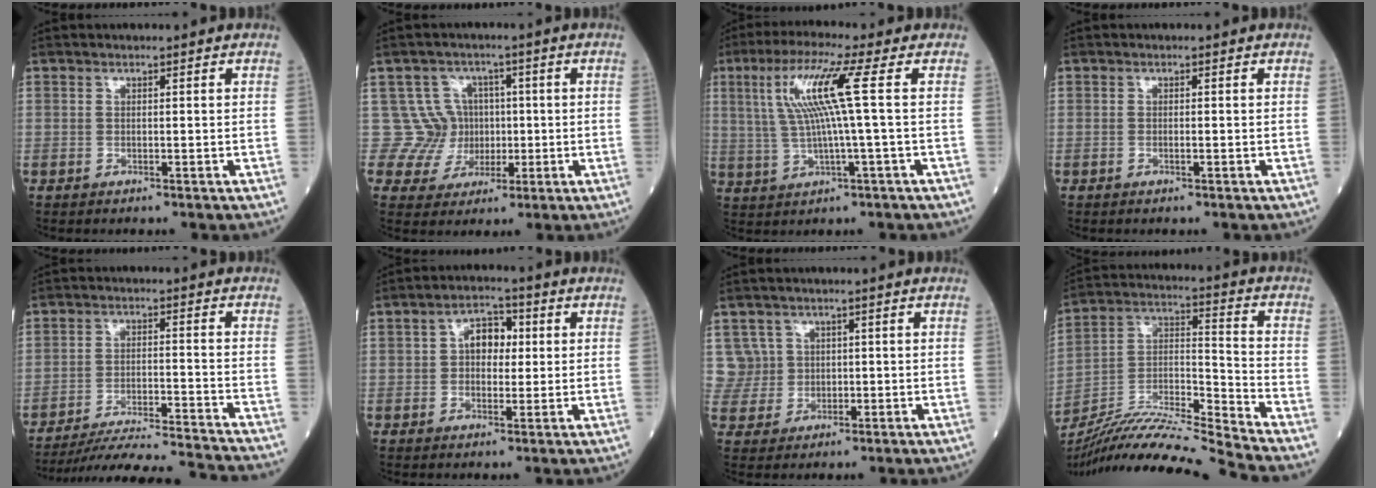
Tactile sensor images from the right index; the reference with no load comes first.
{"total": 6.9, "force": [0.8, 6.8, -0.7], "torque": [0.030, 0.022, 0.019]}
{"total": 9.5, "force": [2.0, -1.1, 9.3], "torque": [-0.186, 0.016, 0.041]}
{"total": 0.5, "force": [-0.2, -0.1, 0.5], "torque": [-0.012, 0.000, -0.003]}
{"total": 17.7, "force": [-16.8, -1.2, 5.4], "torque": [-0.088, -0.030, -0.248]}
{"total": 5.2, "force": [0.8, 3.2, 4.0], "torque": [-0.068, 0.019, 0.011]}
{"total": 5.2, "force": [1.5, 5.0, -0.5], "torque": [0.022, 0.020, 0.034]}
{"total": 17.7, "force": [-16.6, -2.6, 5.7], "torque": [-0.096, 0.014, -0.296]}